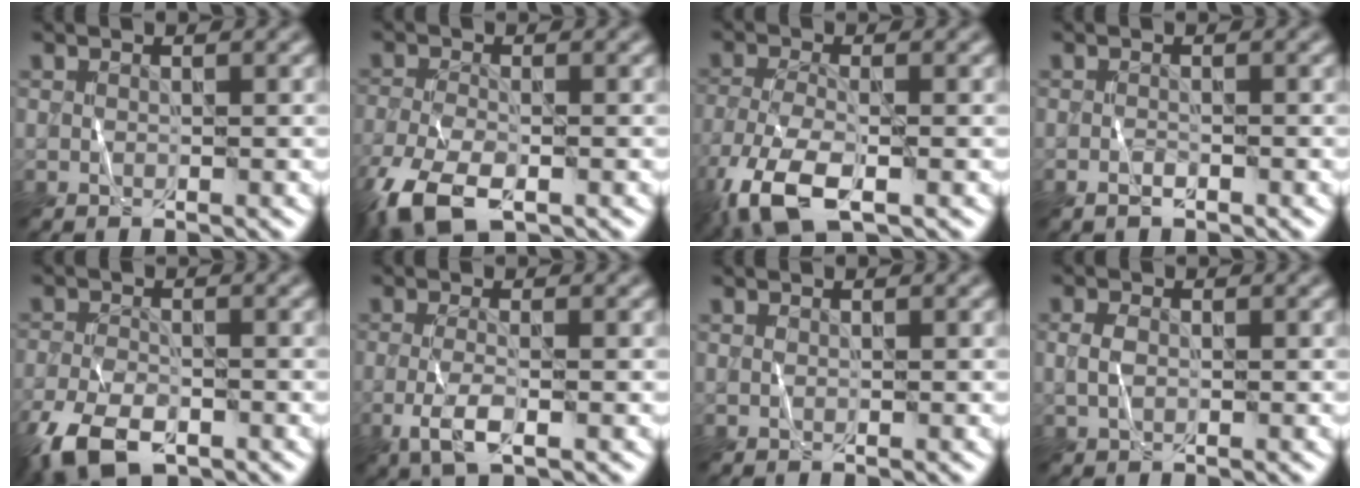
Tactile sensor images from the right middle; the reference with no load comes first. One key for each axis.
{"total": 6.4, "fx": -4.1, "fy": 2.6, "fz": 4.2, "tx": -0.091, "ty": -0.015, "tz": -0.085}
{"total": 7.0, "fx": -3.9, "fy": 2.6, "fz": 5.2, "tx": -0.117, "ty": -0.013, "tz": -0.083}
{"total": 1.2, "fx": -0.8, "fy": 0.4, "fz": 0.7, "tx": -0.015, "ty": 0.000, "tz": -0.017}
{"total": 6.1, "fx": -4.1, "fy": 2.8, "fz": 3.6, "tx": -0.071, "ty": -0.010, "tz": -0.084}
{"total": 3.2, "fx": -1.1, "fy": 0.9, "fz": 2.9, "tx": -0.063, "ty": -0.005, "tz": -0.025}
{"total": 0.0}
{"total": 1.4, "fx": 0.2, "fy": 1.0, "fz": 1.0, "tx": -0.025, "ty": 0.002, "tz": 0.001}